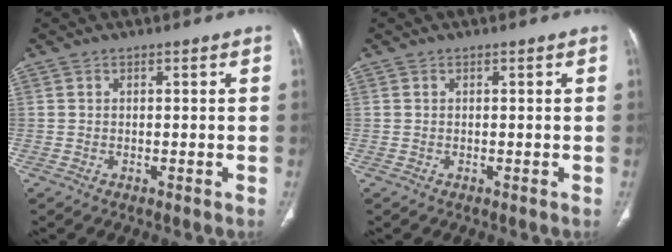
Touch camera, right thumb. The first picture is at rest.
{"total": 0.0}